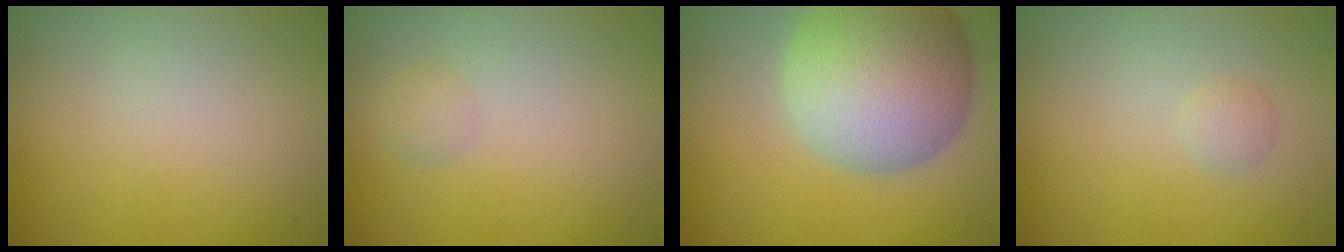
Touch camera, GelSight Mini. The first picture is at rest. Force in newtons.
{"total": 1.0, "press": 1.0, "slide": 0.1}
{"total": 10.4, "press": 10.4, "slide": 0.9}
{"total": 0.9, "press": 0.9, "slide": 0.0}